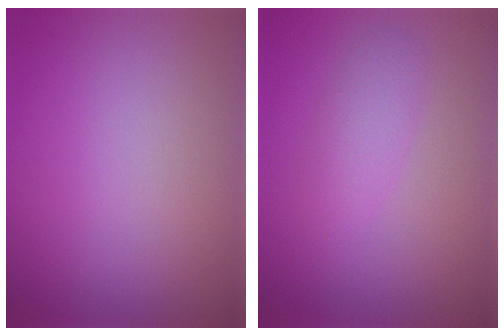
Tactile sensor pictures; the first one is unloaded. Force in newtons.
{"total": 2.0, "press": 2.0, "slide": 0.1}